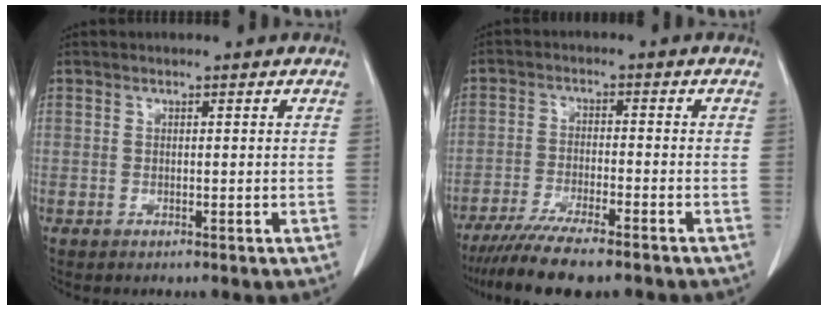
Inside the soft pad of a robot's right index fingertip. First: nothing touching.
{"total": 10.3, "force": [-8.5, 1.1, 5.9], "torque": [-0.091, -0.022, -0.136]}